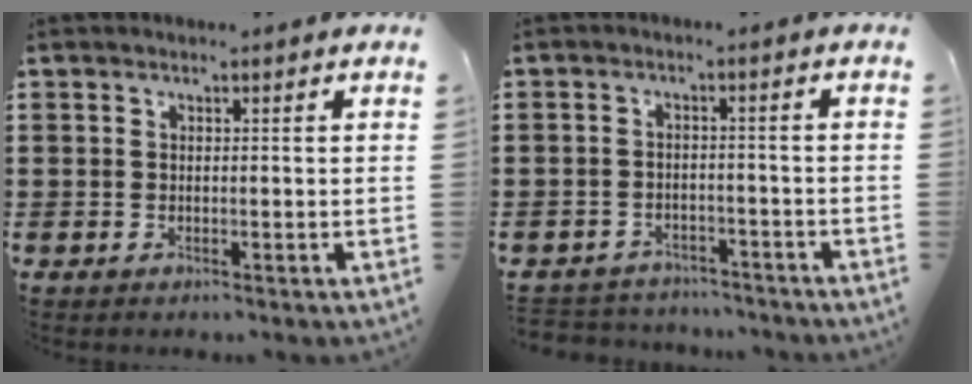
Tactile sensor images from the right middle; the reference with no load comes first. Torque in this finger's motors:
{"motor_torque": [0.14, -0.04, -0.57, -0.06]}